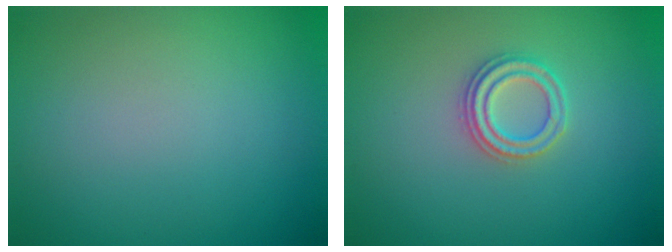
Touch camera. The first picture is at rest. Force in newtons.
{"total": 2.3, "press": 2.3, "slide": 0.2}